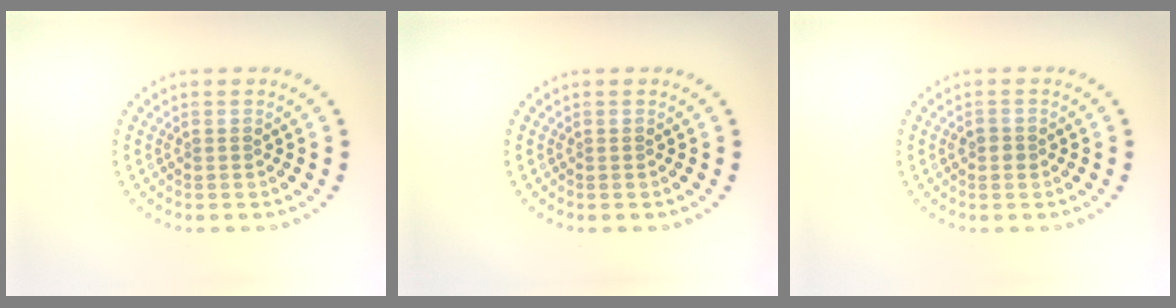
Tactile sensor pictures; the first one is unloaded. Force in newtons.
{"total": 0.0}
{"total": 0.9, "press": 0.9, "slide": 0.1}